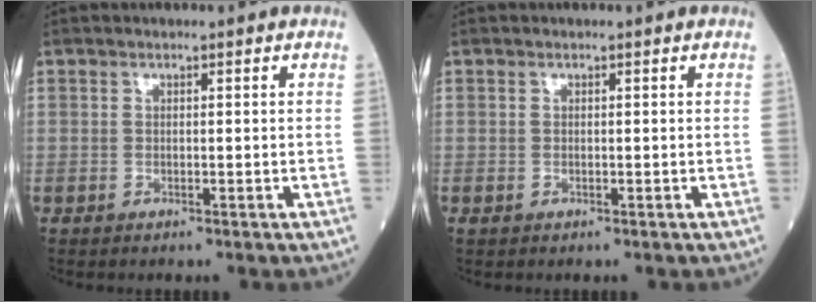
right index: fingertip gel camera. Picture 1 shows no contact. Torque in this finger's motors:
{"motor_torque": [-0.05, -0.03, -0.04, 0.01]}